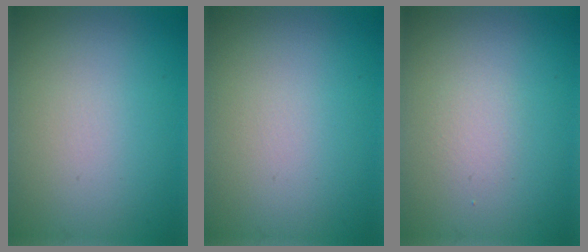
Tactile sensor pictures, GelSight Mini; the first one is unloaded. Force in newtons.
{"total": 0.0}
{"total": 1.1, "press": 1.1, "slide": 0.1}